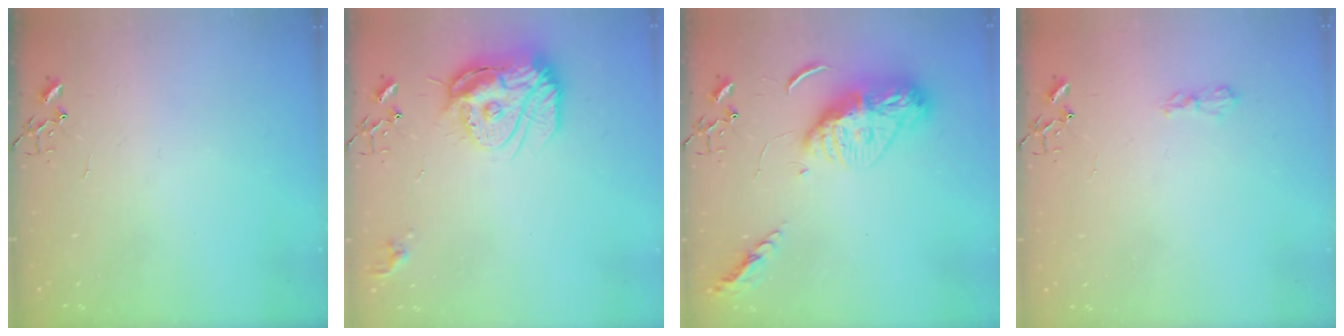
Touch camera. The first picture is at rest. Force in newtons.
{"total": 17.0, "press": 16.9, "slide": 1.4}
{"total": 13.5, "press": 13.5, "slide": 1.2}
{"total": 5.4, "press": 5.4, "slide": 0.7}